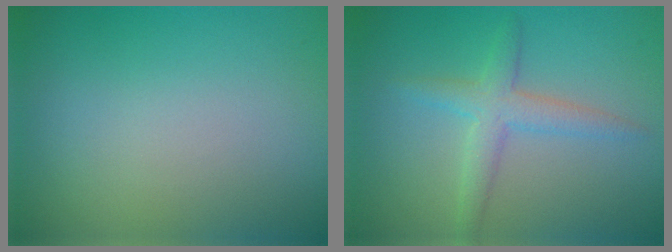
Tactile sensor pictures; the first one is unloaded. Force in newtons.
{"total": 2.9, "press": 2.9, "slide": 0.1}